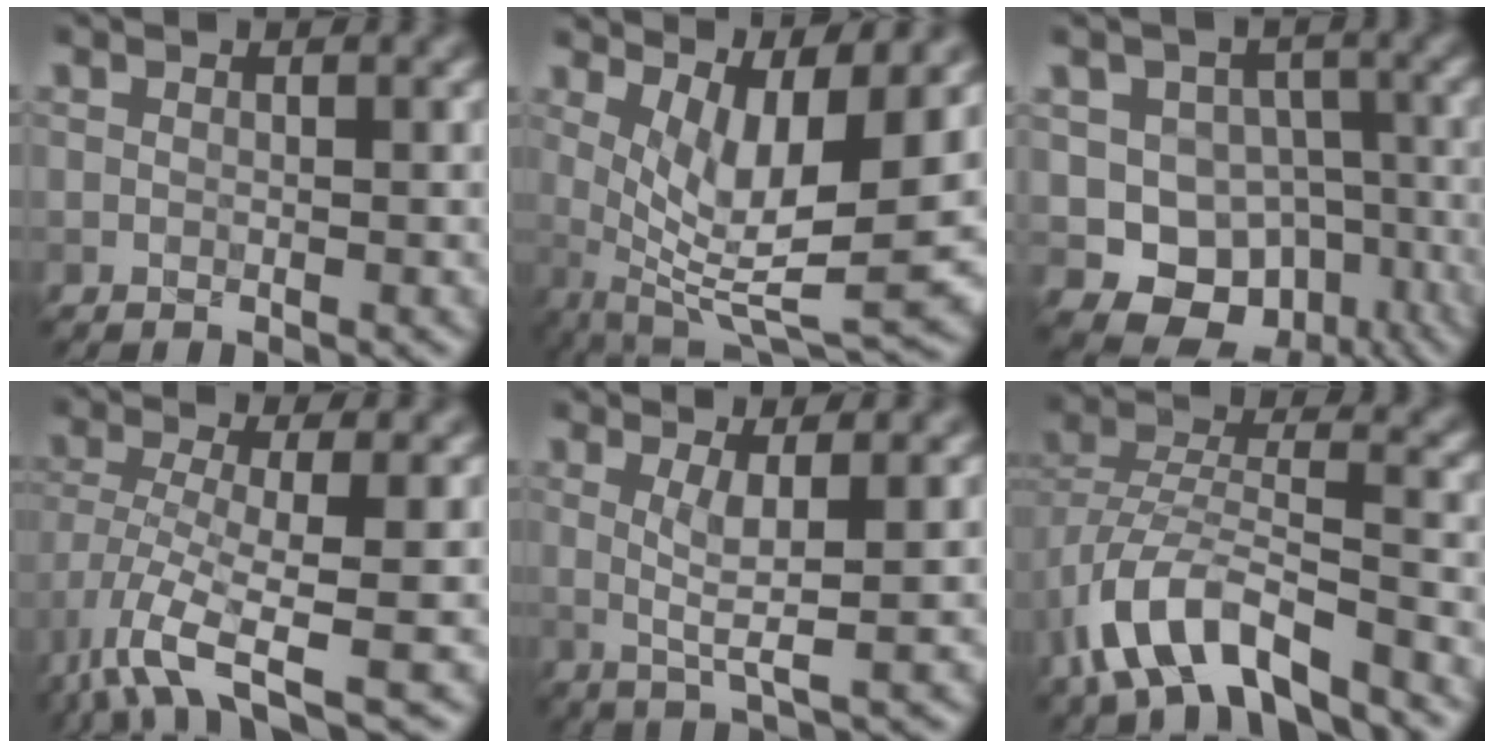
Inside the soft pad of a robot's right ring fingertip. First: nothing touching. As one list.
[{"total": 8.5, "force": [2.2, 2.6, 7.8], "torque": [-0.137, -0.011, 0.045]}, {"total": 9.2, "force": [-3.4, 7.8, 3.6], "torque": [-0.041, -0.003, -0.060]}, {"total": 7.1, "force": [-3.7, 1.9, 5.7], "torque": [-0.118, -0.008, -0.075]}, {"total": 3.1, "force": [0.8, 0.4, 2.9], "torque": [-0.058, -0.005, 0.016]}, {"total": 8.0, "force": [-5.1, 3.1, 5.3], "torque": [-0.099, 0.003, -0.098]}]